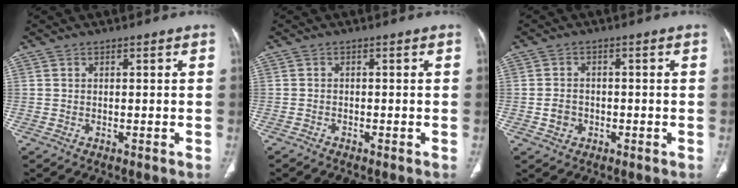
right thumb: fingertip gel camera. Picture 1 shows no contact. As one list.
[{"total": 0.5, "force": [-0.5, 0.2, 0.0], "torque": [-0.003, 0.000, -0.015]}, {"total": 3.2, "force": [-0.9, 2.7, 1.4], "torque": [-0.017, 0.013, -0.013]}]